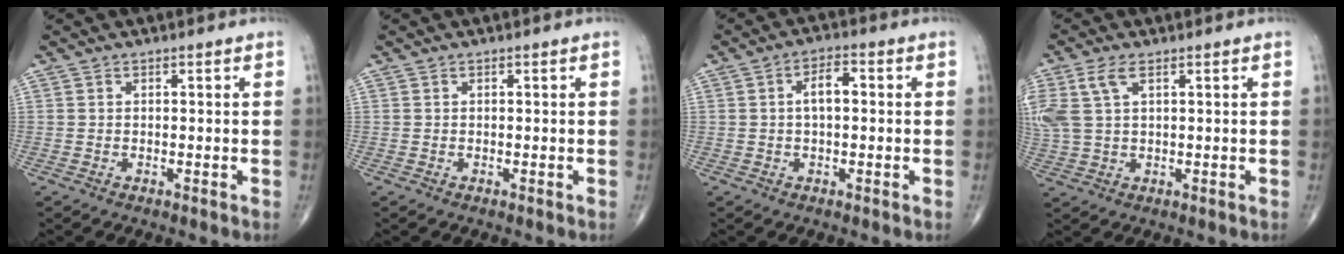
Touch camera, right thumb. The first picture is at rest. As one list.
[{"total": 0.0}, {"total": 4.5, "force": [0.4, 2.2, 3.9], "torque": [-0.065, 0.012, 0.001]}, {"total": 7.9, "force": [2.9, 4.0, 6.2], "torque": [-0.167, 0.013, 0.064]}]